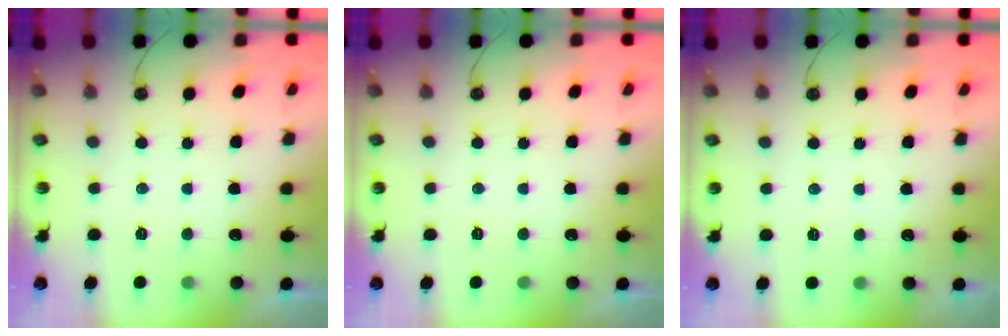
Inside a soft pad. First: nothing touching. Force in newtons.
{"total": 0.0}
{"total": 2.9, "press": 2.9, "slide": 0.4}